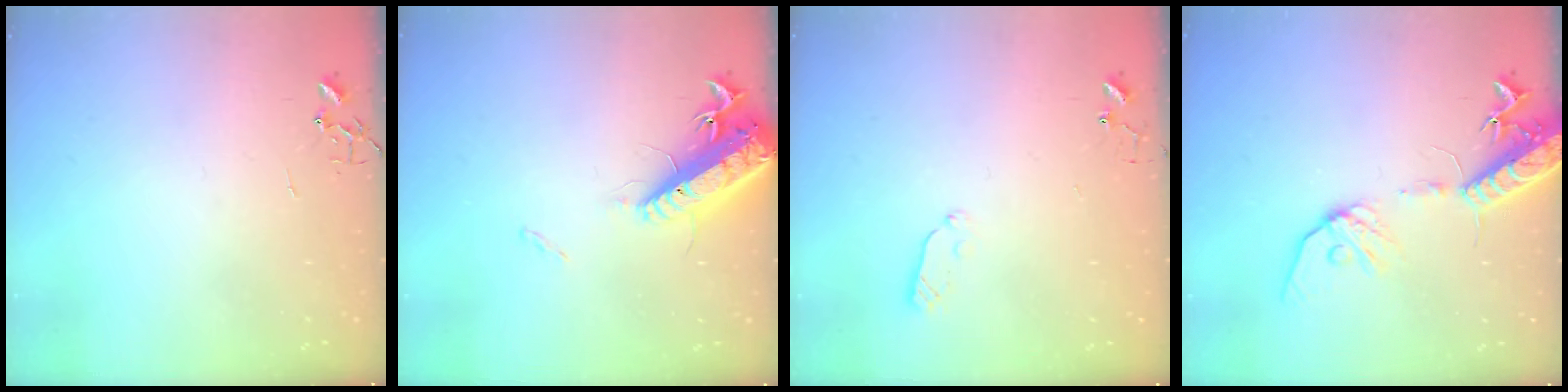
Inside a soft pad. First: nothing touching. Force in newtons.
{"total": 16.7, "press": 16.2, "slide": 4.1}
{"total": 4.5, "press": 4.5, "slide": 0.4}
{"total": 16.6, "press": 16.2, "slide": 3.5}